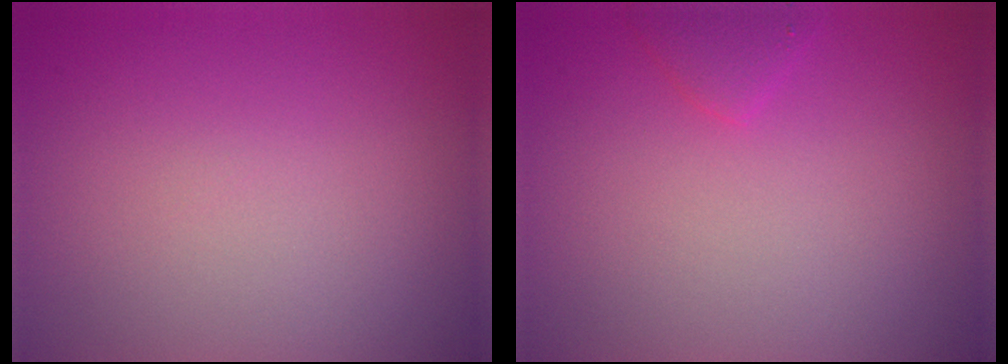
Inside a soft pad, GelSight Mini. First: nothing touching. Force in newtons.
{"total": 1.3, "press": 1.3, "slide": 0.1}